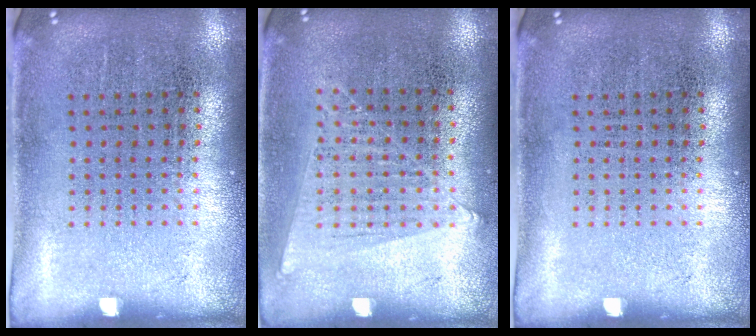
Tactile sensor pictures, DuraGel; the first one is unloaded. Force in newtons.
{"total": 1.1, "press": 1.0, "slide": 0.4}
{"total": 0.0}